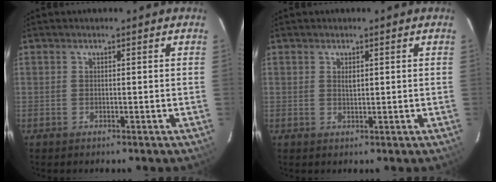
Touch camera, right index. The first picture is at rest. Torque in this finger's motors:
{"motor_torque": [0.07, 0.04, 0.10, 0.03]}